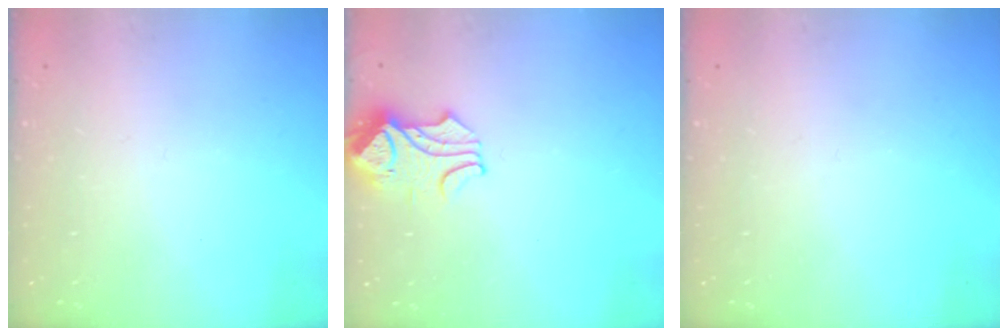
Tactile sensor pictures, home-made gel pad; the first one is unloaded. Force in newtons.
{"total": 1.6, "press": 1.5, "slide": 0.5}
{"total": 0.0}